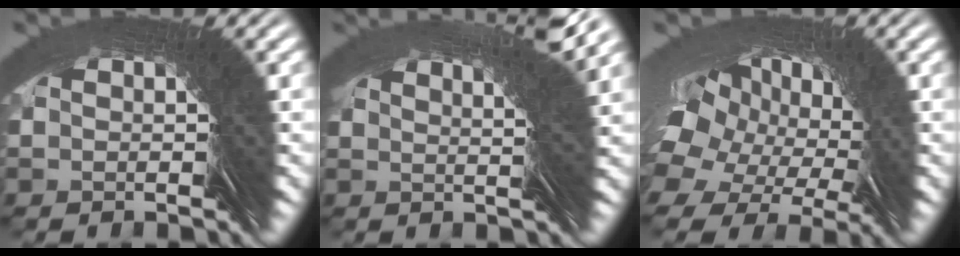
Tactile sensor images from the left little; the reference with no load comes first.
{"total": 5.9, "force": [2.8, -5.0, -1.1], "torque": [0.041, 0.051, 0.035]}
{"total": 6.0, "force": [2.7, 3.9, 3.8], "torque": [-0.033, 0.020, 0.026]}